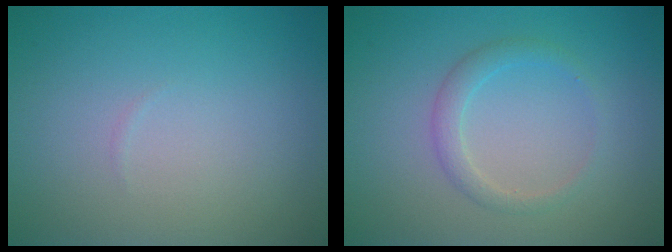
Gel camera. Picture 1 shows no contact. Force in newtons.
{"total": 1.8, "press": 1.8, "slide": 0.0}